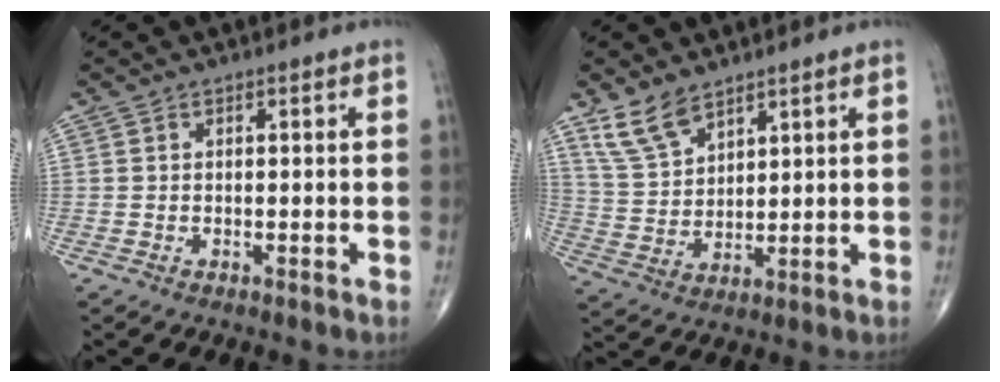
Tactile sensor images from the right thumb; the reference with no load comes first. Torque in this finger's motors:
{"motor_torque": [-0.91, 0.92, 0.47, 0.48, 0.02]}